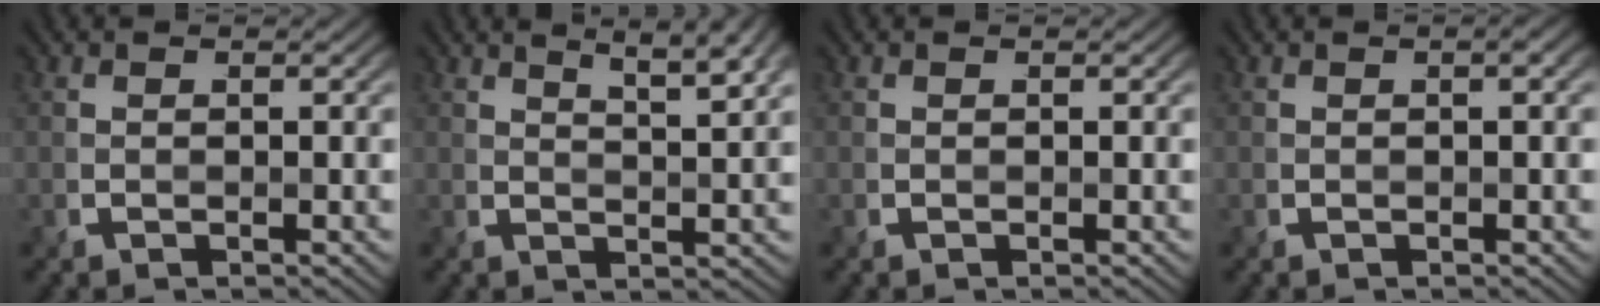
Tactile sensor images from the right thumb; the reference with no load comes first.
{"total": 6.0, "force": [3.8, 1.3, 4.5], "torque": [-0.068, 0.007, 0.059]}
{"total": 0.0}
{"total": 0.9, "force": [0.2, 0.1, 0.9], "torque": [-0.016, 0.005, 0.004]}